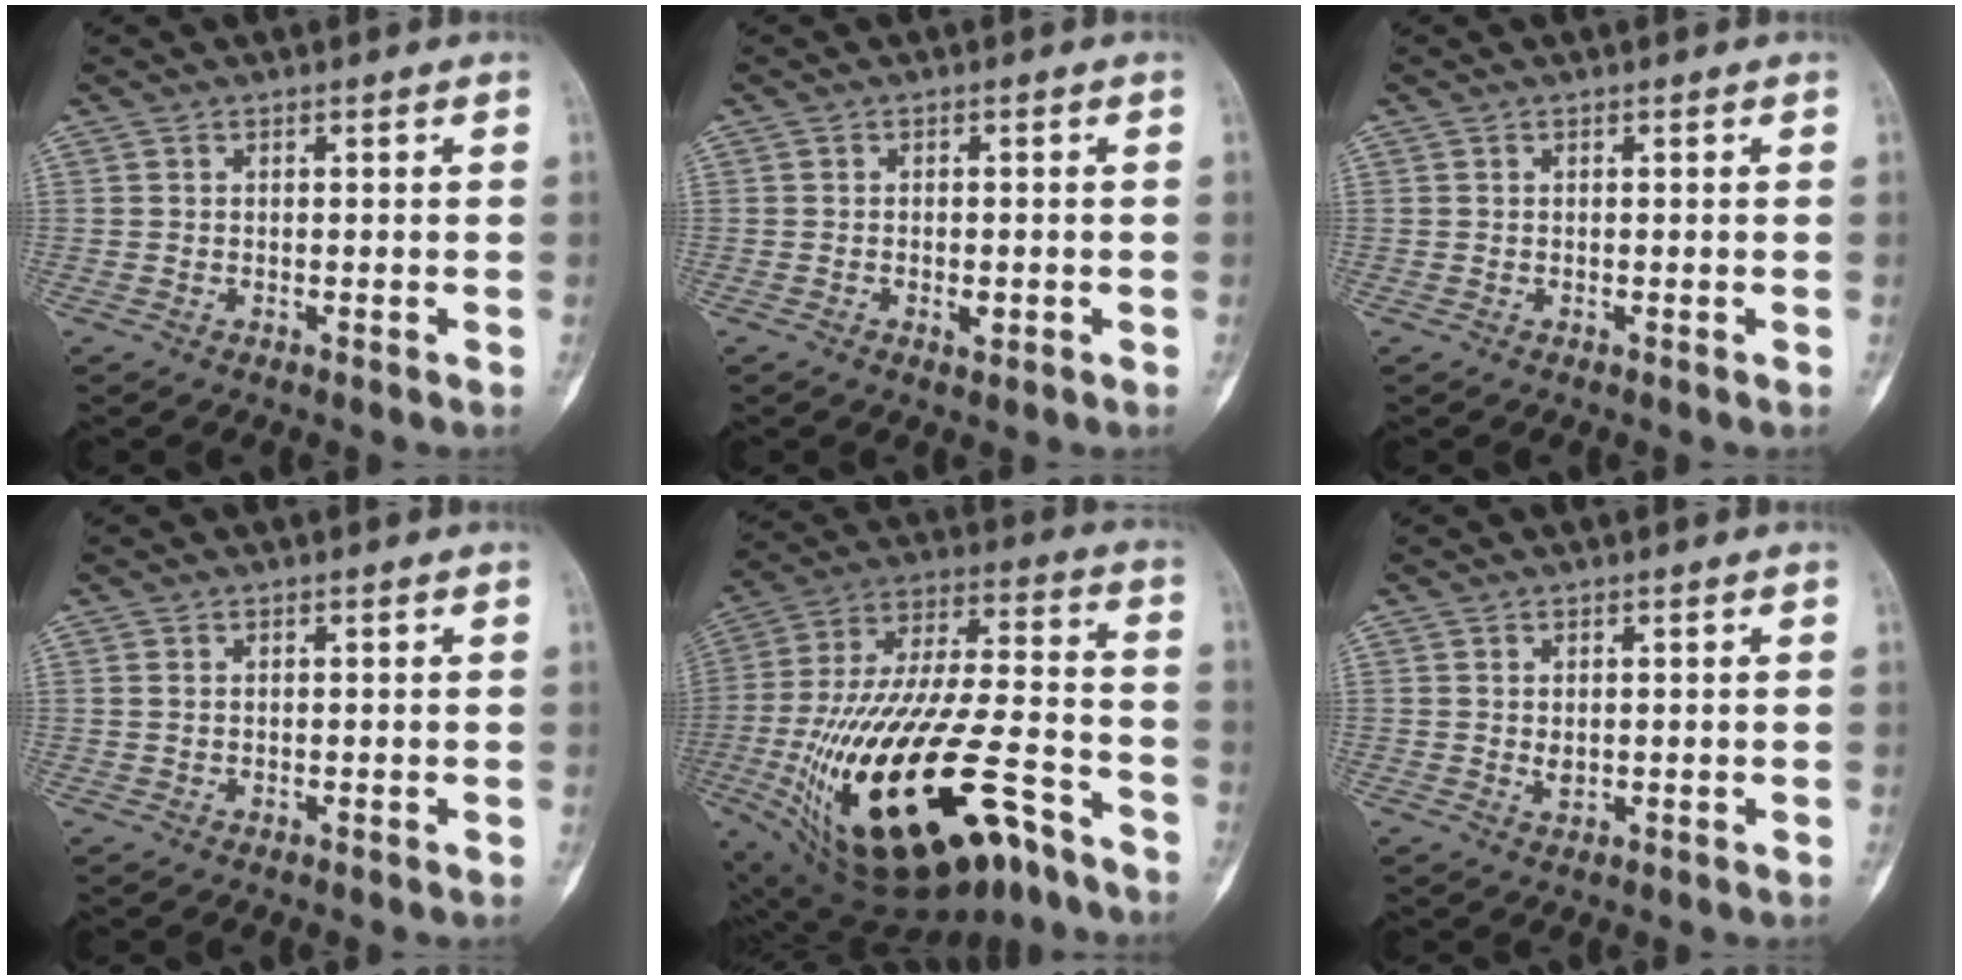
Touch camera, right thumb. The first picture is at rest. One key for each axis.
{"total": 2.0, "fx": -0.7, "fy": 1.0, "fz": 1.5, "tx": -0.025, "ty": 0.001, "tz": -0.009}
{"total": 0.0}
{"total": 0.9, "fx": 0.2, "fy": 0.6, "fz": 0.6, "tx": -0.011, "ty": 0.000, "tz": 0.004}
{"total": 33.7, "fx": -15.7, "fy": 13.6, "fz": 26.5, "tx": -0.513, "ty": 0.047, "tz": -0.250}
{"total": 1.7, "fx": 0.1, "fy": 1.2, "fz": 1.3, "tx": -0.015, "ty": -0.002, "tz": 0.005}